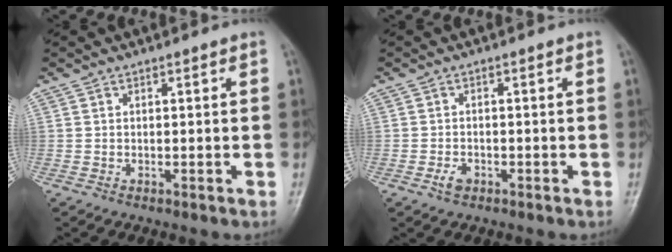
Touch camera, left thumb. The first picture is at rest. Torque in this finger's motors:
{"motor_torque": [-0.31, 0.36, 0.33, 0.14, 0.01]}